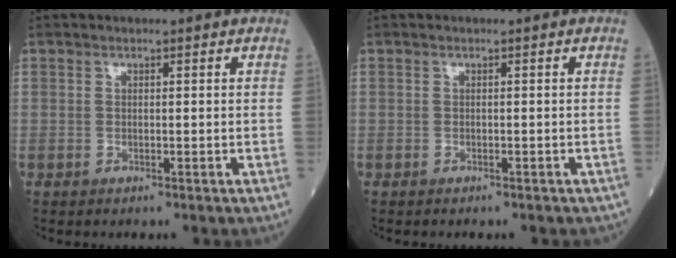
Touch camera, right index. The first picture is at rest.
{"total": 2.6, "force": [-2.2, 0.9, 1.0], "torque": [-0.016, -0.004, -0.022]}